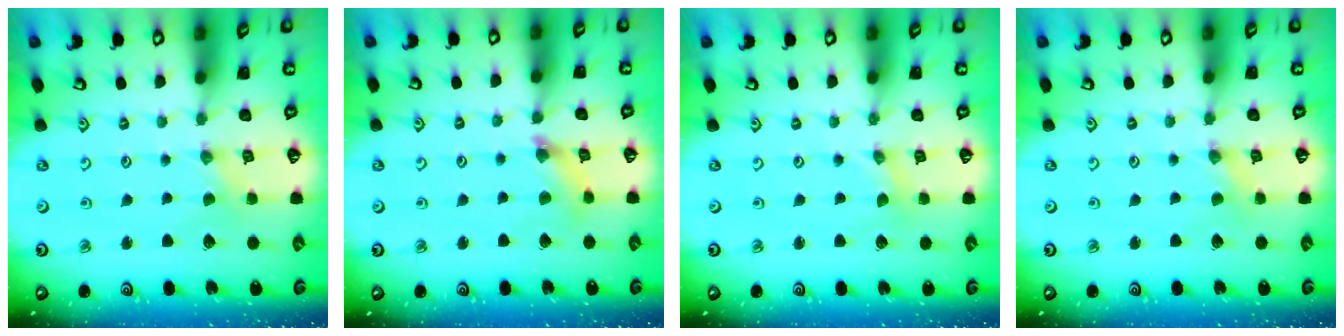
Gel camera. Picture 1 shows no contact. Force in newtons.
{"total": 4.4, "press": 4.4, "slide": 0.6}
{"total": 0.0}
{"total": 0.0}